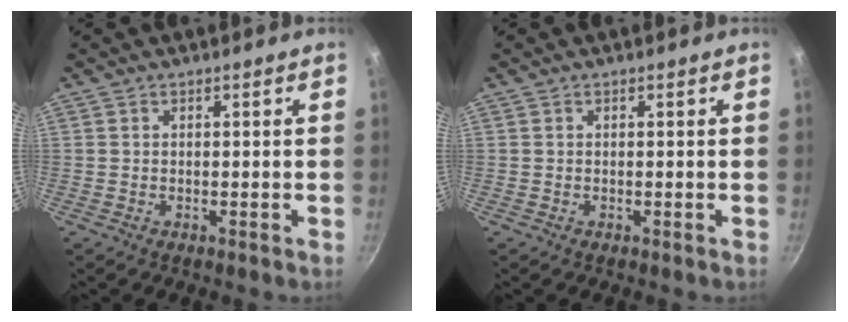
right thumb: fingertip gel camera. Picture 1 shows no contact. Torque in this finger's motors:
{"motor_torque": [-0.01, 0.00, -0.07, 0.48, 0.00]}